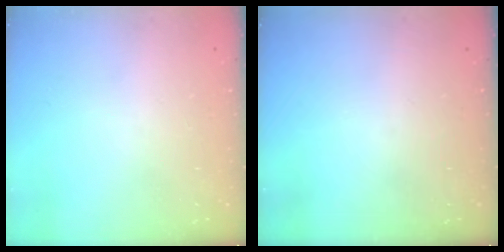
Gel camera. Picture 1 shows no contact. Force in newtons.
{"total": 0.0}